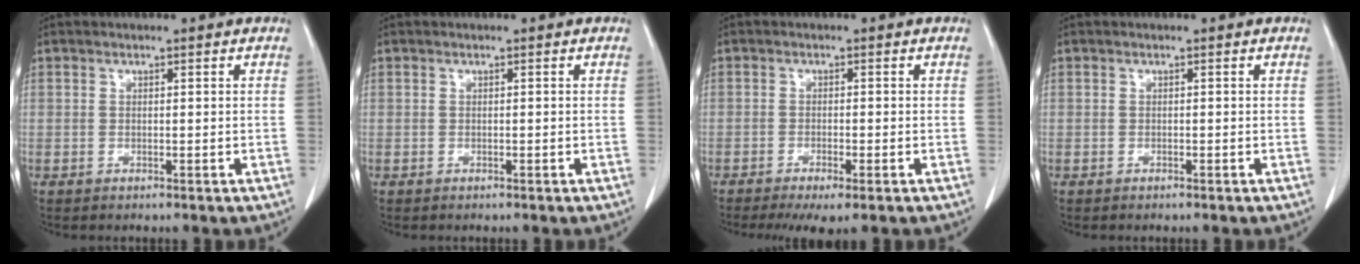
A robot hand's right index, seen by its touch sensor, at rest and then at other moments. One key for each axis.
{"total": 0.0}
{"total": 4.3, "fx": -2.7, "fy": 0.5, "fz": 3.3, "tx": -0.055, "ty": -0.012, "tz": -0.043}
{"total": 0.0}